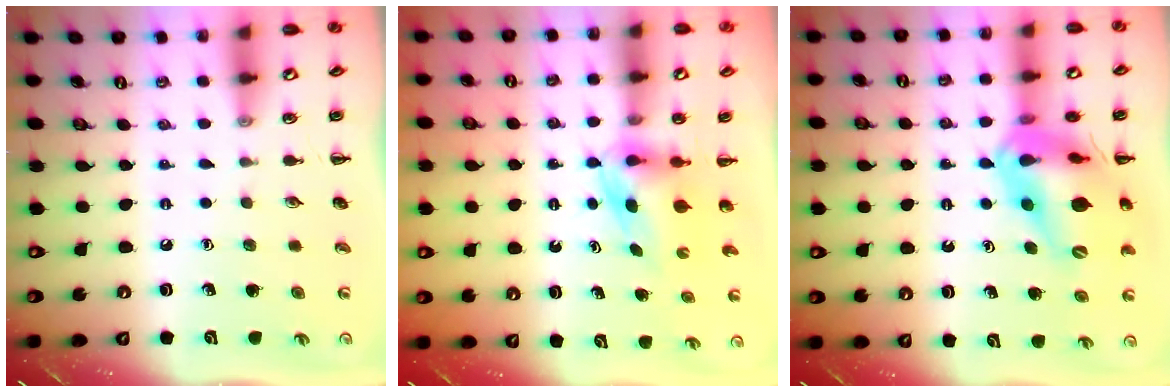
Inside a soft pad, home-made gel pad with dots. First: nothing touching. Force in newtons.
{"total": 4.7, "press": 4.7, "slide": 0.2}
{"total": 19.2, "press": 18.8, "slide": 3.9}